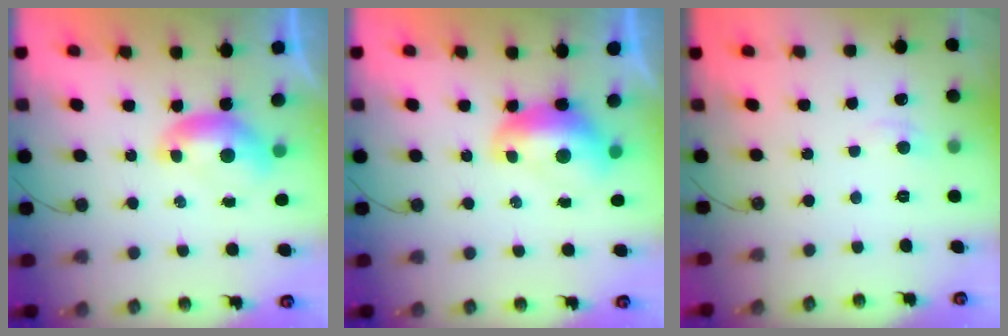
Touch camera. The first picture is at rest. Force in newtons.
{"total": 1.7, "press": 1.6, "slide": 0.6}
{"total": 0.7, "press": 0.6, "slide": 0.4}